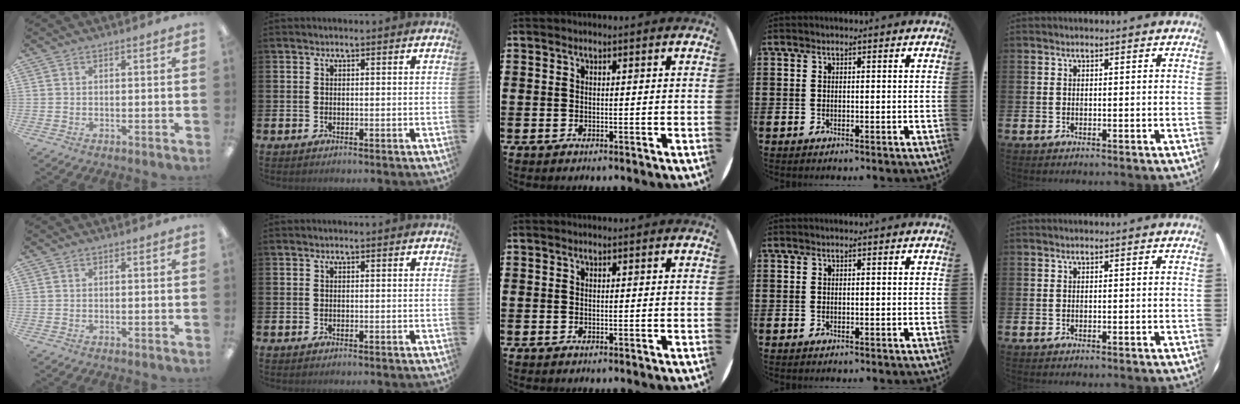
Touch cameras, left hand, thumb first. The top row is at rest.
{}